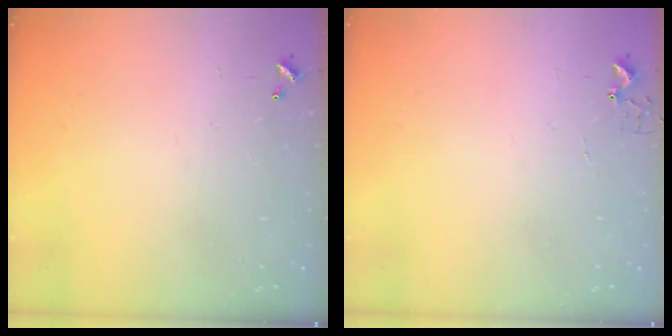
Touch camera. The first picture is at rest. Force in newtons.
{"total": 2.7, "press": 2.7, "slide": 0.3}